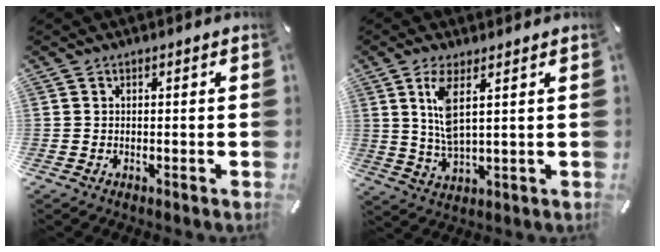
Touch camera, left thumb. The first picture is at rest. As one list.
[{"total": 7.7, "force": [3.0, 2.4, 6.7], "torque": [-0.144, -0.008, 0.048]}]